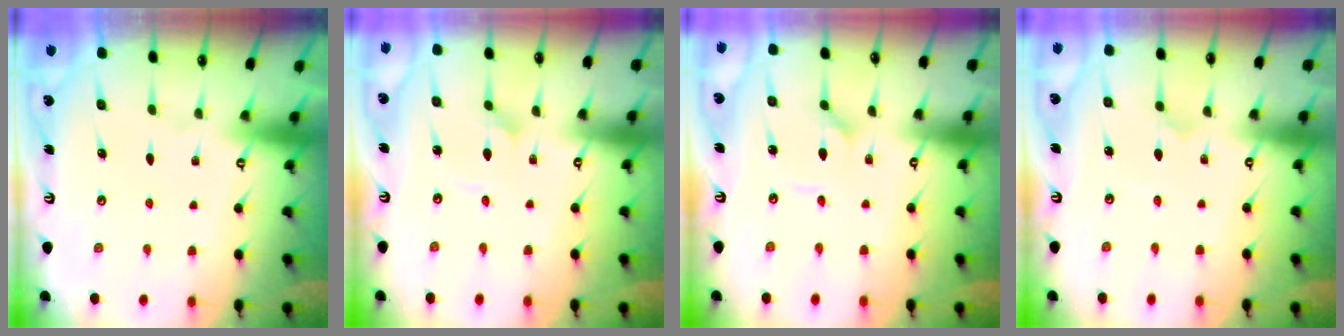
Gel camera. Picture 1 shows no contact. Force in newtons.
{"total": 1.6, "press": 1.6, "slide": 0.2}
{"total": 2.3, "press": 2.3, "slide": 0.1}
{"total": 2.3, "press": 2.3, "slide": 0.0}